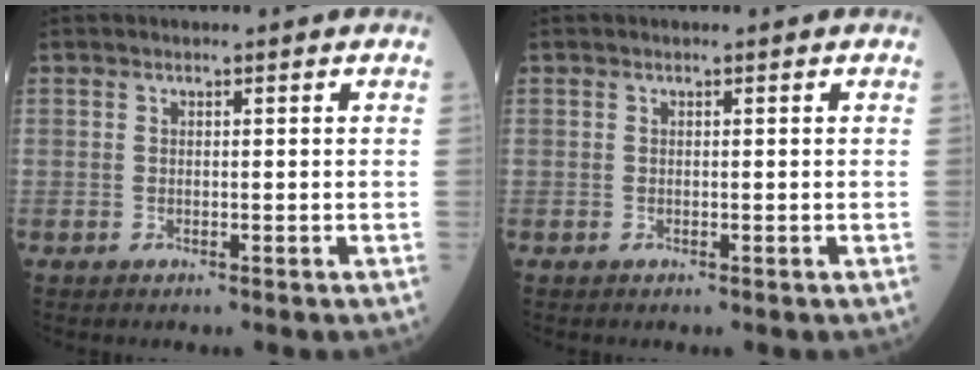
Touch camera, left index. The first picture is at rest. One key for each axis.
{"total": 0.0}